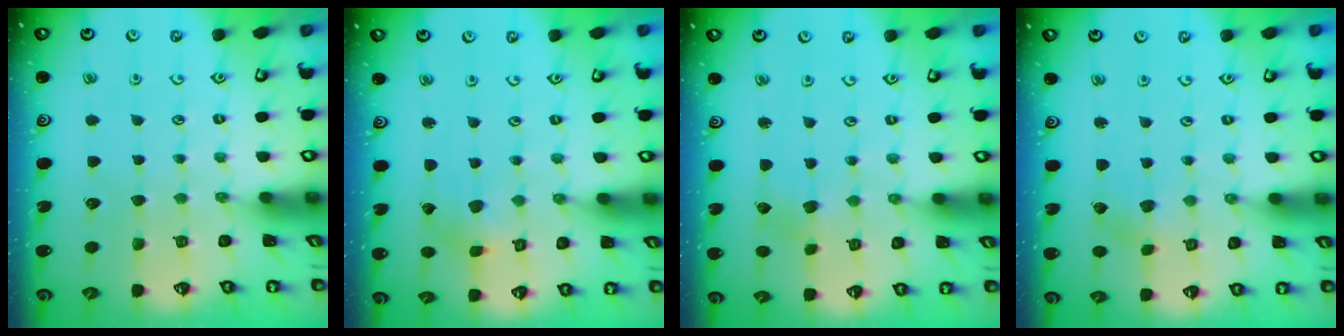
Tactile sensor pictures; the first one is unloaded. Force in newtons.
{"total": 1.6, "press": 1.6, "slide": 0.0}
{"total": 4.0, "press": 3.9, "slide": 0.6}
{"total": 2.0, "press": 1.9, "slide": 0.6}